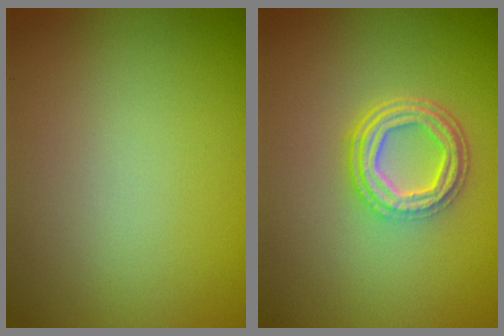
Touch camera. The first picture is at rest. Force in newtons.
{"total": 4.3, "press": 3.3, "slide": 2.7}